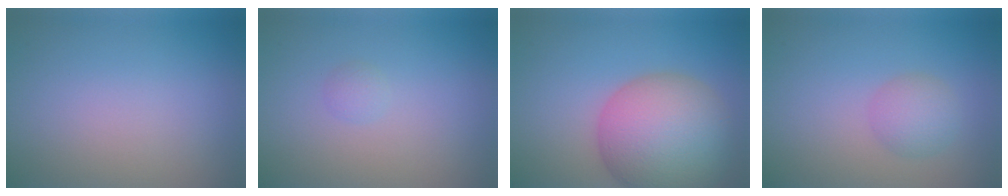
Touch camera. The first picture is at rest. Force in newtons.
{"total": 0.8, "press": 0.8, "slide": 0.1}
{"total": 11.6, "press": 11.6, "slide": 0.6}
{"total": 2.4, "press": 2.4, "slide": 0.1}